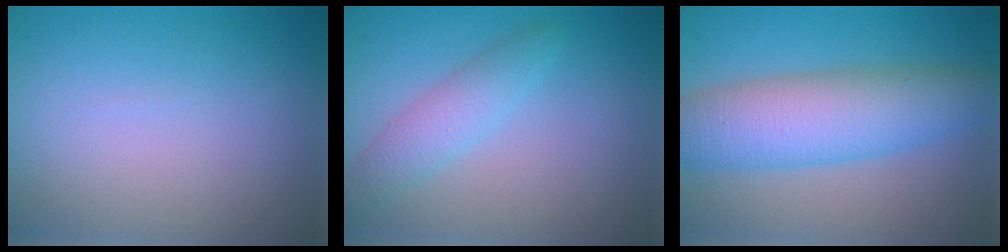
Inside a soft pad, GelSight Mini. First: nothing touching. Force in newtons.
{"total": 2.7, "press": 2.7, "slide": 0.1}
{"total": 7.7, "press": 7.7, "slide": 0.3}